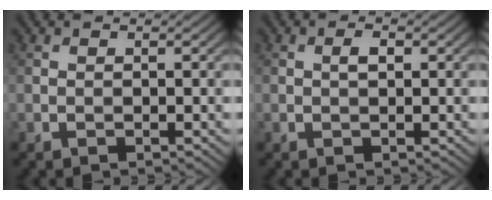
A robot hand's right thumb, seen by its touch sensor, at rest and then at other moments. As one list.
[{"total": 1.2, "force": [0.2, 0.5, 1.1], "torque": [-0.020, 0.002, 0.003]}]